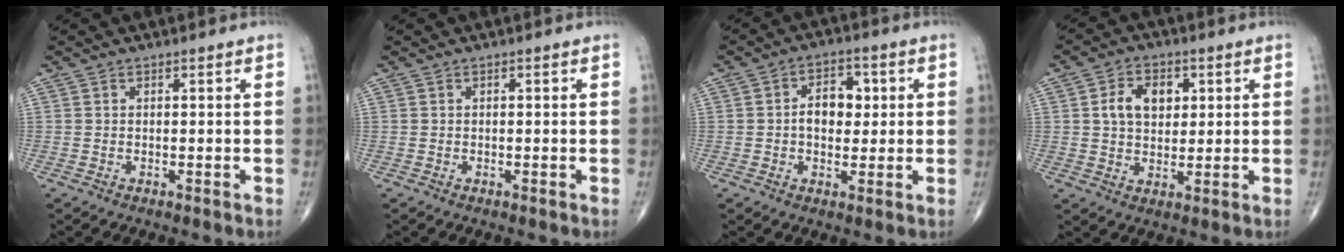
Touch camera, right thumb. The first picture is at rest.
{"total": 0.0}
{"total": 6.9, "force": [0.6, 4.7, 5.0], "torque": [-0.051, 0.010, 0.004]}
{"total": 7.8, "force": [2.0, 5.4, 5.3], "torque": [-0.066, -0.002, 0.032]}